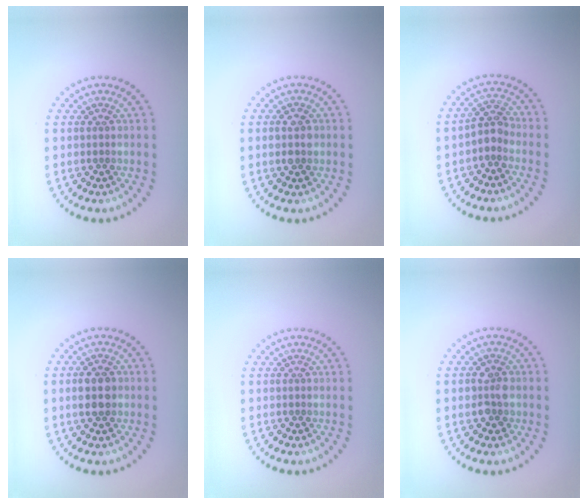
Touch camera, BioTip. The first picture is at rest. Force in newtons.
{"total": 2.1, "press": 2.1, "slide": 0.2}
{"total": 2.0, "press": 1.7, "slide": 1.1}
{"total": 2.5, "press": 2.5, "slide": 0.1}
{"total": 0.0}
{"total": 2.6, "press": 2.5, "slide": 0.5}